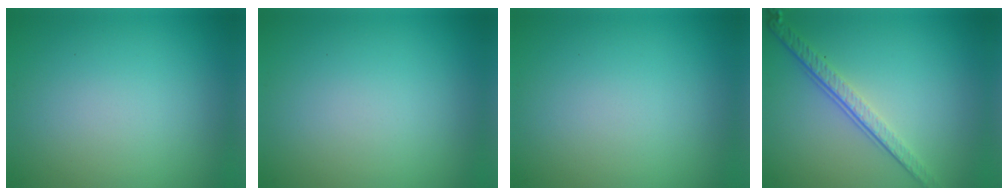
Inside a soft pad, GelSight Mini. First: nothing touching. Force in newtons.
{"total": 0.0}
{"total": 0.0}
{"total": 4.0, "press": 2.7, "slide": 2.9}